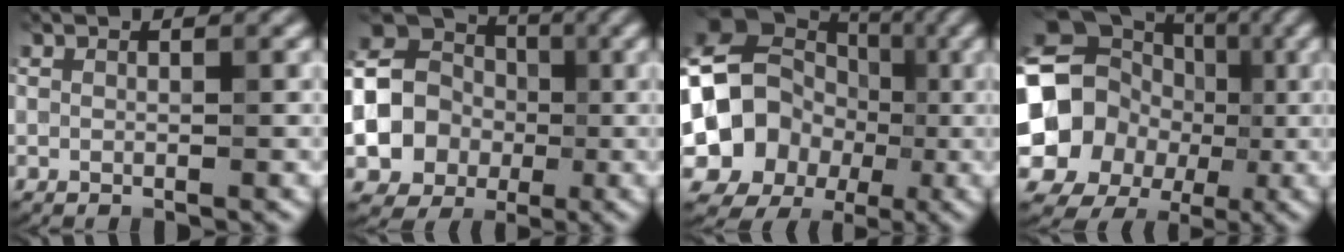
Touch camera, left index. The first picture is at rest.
{"total": 12.5, "force": [-1.8, 11.4, 4.8], "torque": [-0.108, -0.001, -0.062]}
{"total": 10.7, "force": [-1.6, 9.6, 4.5], "torque": [-0.091, -0.004, -0.040]}
{"total": 15.0, "force": [-1.2, 13.5, 6.4], "torque": [-0.136, 0.005, -0.037]}